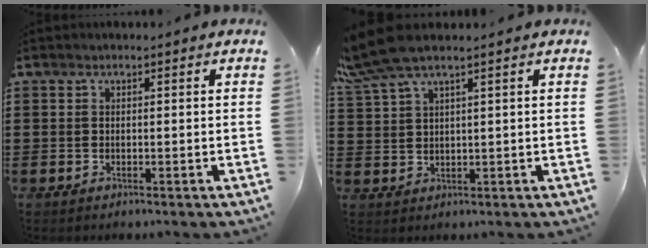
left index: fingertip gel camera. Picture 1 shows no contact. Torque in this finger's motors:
{"motor_torque": [2.14, 0.00, 1.03, 0.21]}